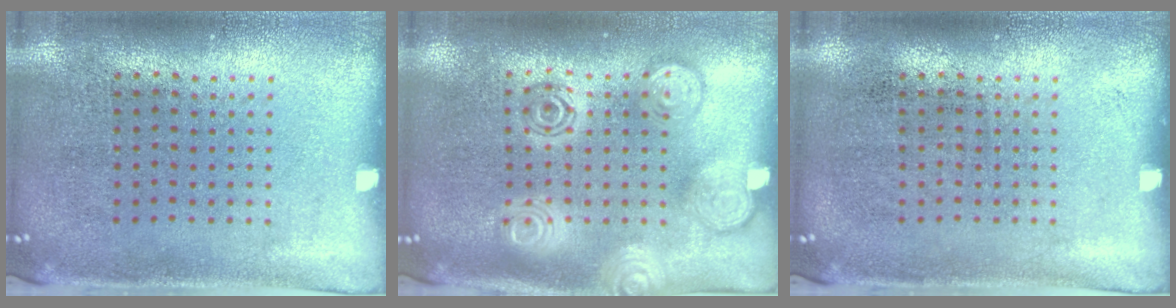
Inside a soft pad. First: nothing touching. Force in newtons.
{"total": 2.3, "press": 2.3, "slide": 0.4}
{"total": 0.0}